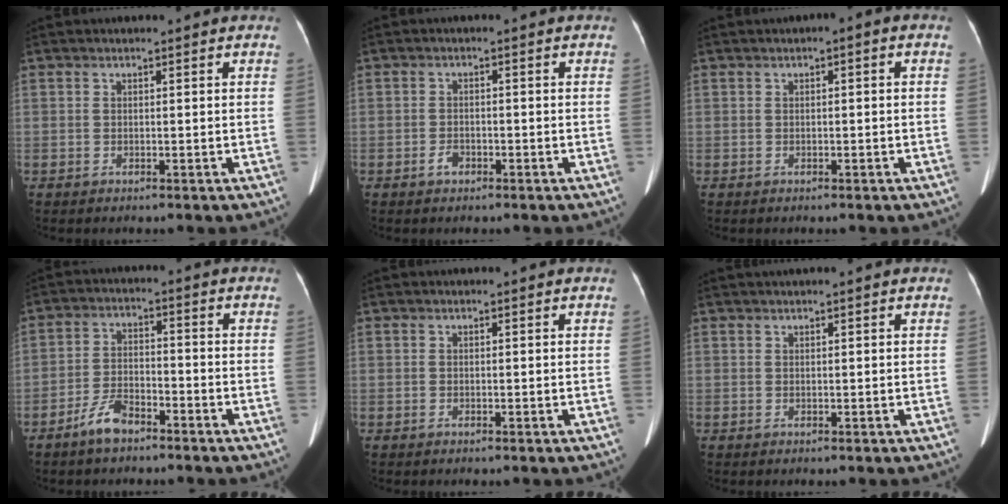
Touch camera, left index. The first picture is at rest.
{"total": 1.7, "force": [-1.1, 1.0, 0.8], "torque": [-0.018, 0.002, -0.018]}
{"total": 1.1, "force": [-0.1, 0.3, 1.0], "torque": [-0.009, 0.008, -0.006]}
{"total": 5.4, "force": [-4.1, 1.9, 2.9], "torque": [-0.068, 0.001, -0.077]}
{"total": 0.0}
{"total": 1.2, "force": [1.0, -0.2, 0.7], "torque": [-0.011, 0.018, 0.019]}